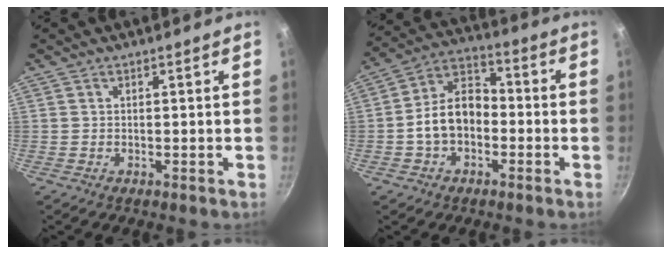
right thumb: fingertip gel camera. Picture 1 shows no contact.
{"total": 11.0, "force": [-2.3, 7.6, 7.5], "torque": [-0.101, 0.044, -0.056]}